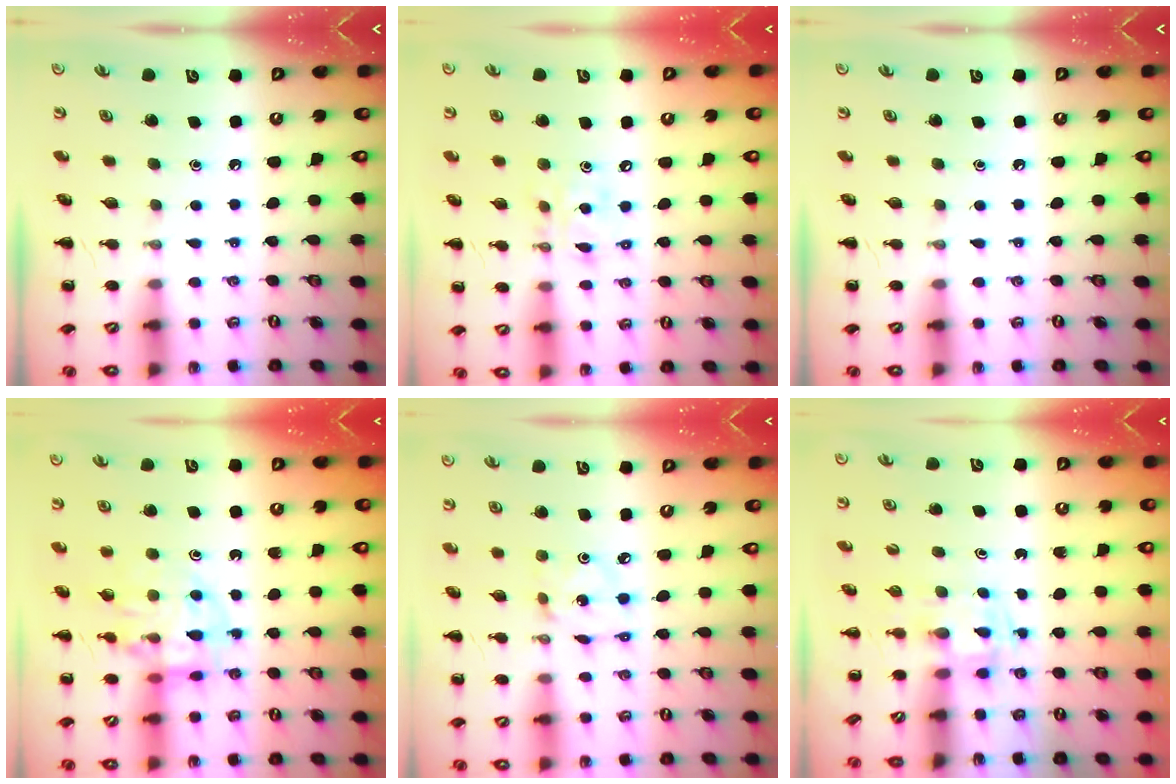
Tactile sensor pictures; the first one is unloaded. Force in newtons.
{"total": 9.1, "press": 8.9, "slide": 1.9}
{"total": 0.0}
{"total": 11.0, "press": 10.9, "slide": 1.8}
{"total": 2.4, "press": 2.4, "slide": 0.4}
{"total": 2.5, "press": 2.1, "slide": 1.2}